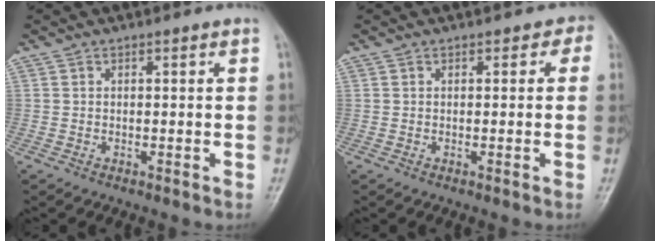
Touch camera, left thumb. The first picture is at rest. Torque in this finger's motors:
{"motor_torque": [0.54, 0.65, -0.07, -0.38, 0.08]}